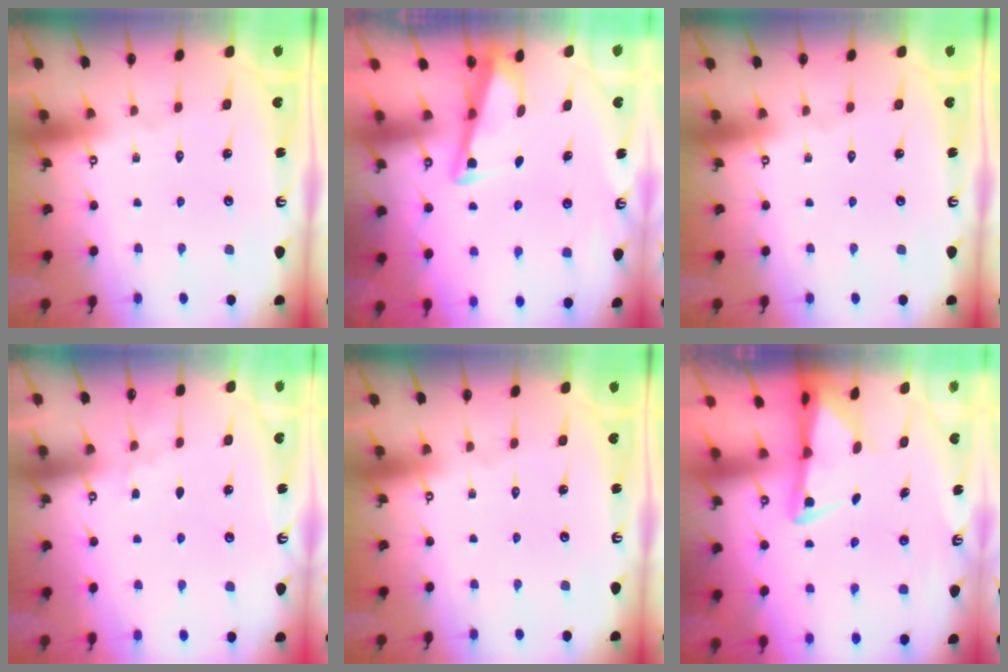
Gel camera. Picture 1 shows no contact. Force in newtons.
{"total": 3.4, "press": 3.3, "slide": 0.4}
{"total": 0.0}
{"total": 2.9, "press": 2.8, "slide": 0.5}
{"total": 0.0}
{"total": 2.5, "press": 2.4, "slide": 0.5}